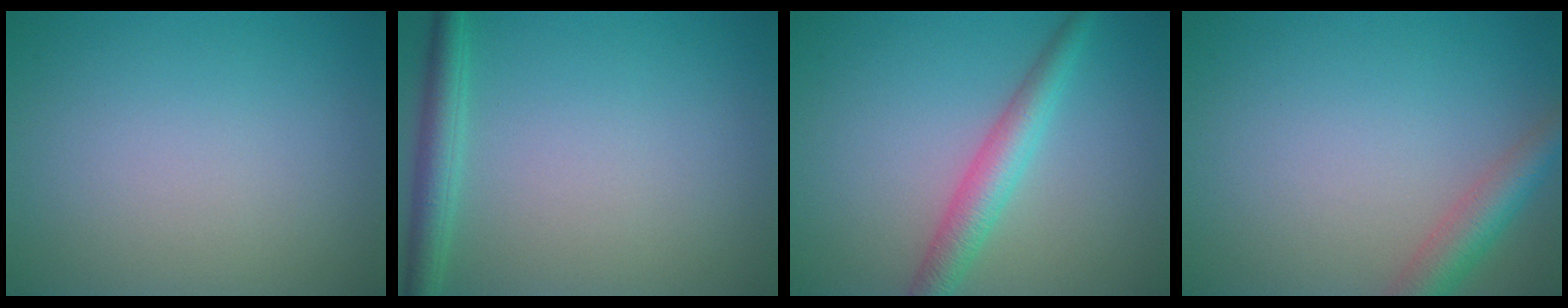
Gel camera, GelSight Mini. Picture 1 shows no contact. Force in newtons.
{"total": 2.7, "press": 2.7, "slide": 0.1}
{"total": 3.6, "press": 3.6, "slide": 0.1}
{"total": 3.5, "press": 3.5, "slide": 0.1}